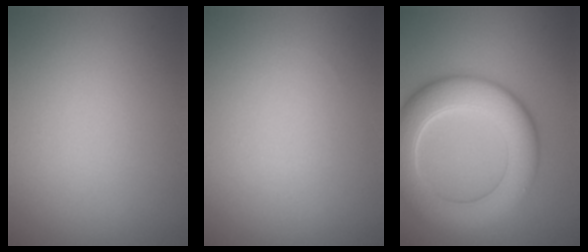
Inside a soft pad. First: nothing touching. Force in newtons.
{"total": 0.0}
{"total": 8.3, "press": 8.3, "slide": 0.7}